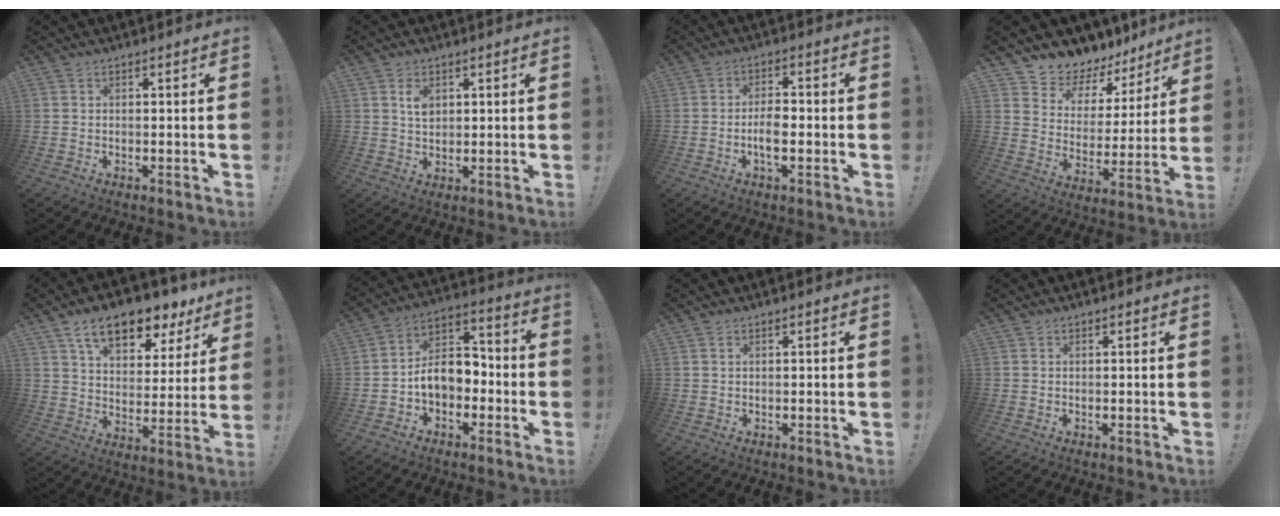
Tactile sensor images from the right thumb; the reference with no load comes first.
{"total": 4.3, "force": [1.8, 3.2, 2.4], "torque": [-0.029, -0.005, 0.029]}
{"total": 5.4, "force": [-1.2, 2.5, 4.6], "torque": [-0.076, -0.003, -0.027]}
{"total": 8.0, "force": [6.9, 4.0, 0.7], "torque": [-0.012, -0.077, 0.125]}
{"total": 14.8, "force": [9.8, 7.2, 8.5], "torque": [-0.133, -0.061, 0.171]}
{"total": 9.8, "force": [-2.9, 7.6, 5.5], "torque": [-0.091, 0.019, -0.047]}
{"total": 0.7, "force": [0.5, 0.3, 0.5], "torque": [-0.010, 0.001, 0.009]}
{"total": 0.0}